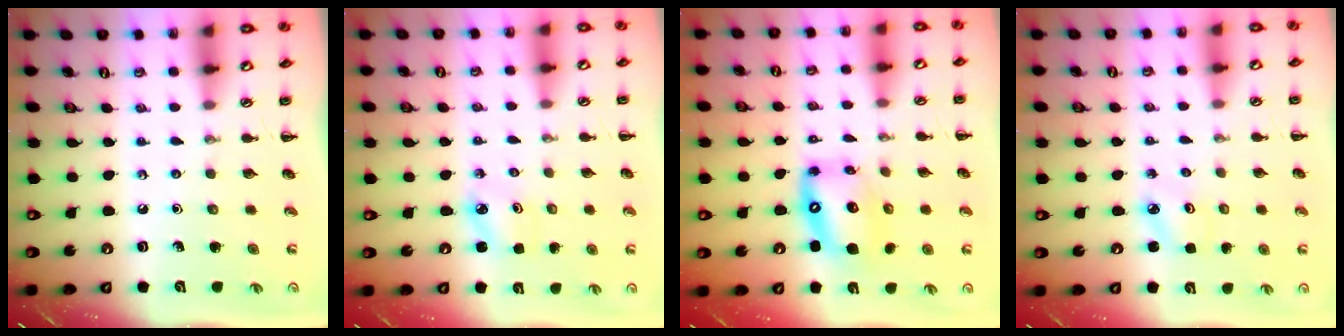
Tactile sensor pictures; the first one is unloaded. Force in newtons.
{"total": 2.5, "press": 2.5, "slide": 0.5}
{"total": 12.6, "press": 12.2, "slide": 3.3}
{"total": 2.3, "press": 2.2, "slide": 0.6}